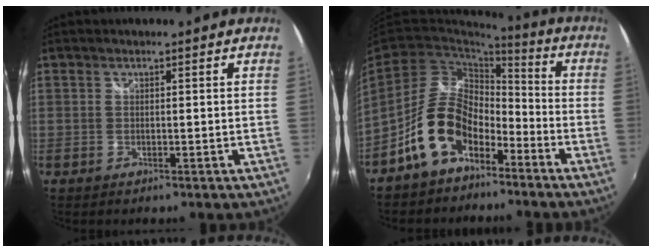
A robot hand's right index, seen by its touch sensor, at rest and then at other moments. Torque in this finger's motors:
{"motor_torque": [0.69, -0.42, 0.26, -0.02]}